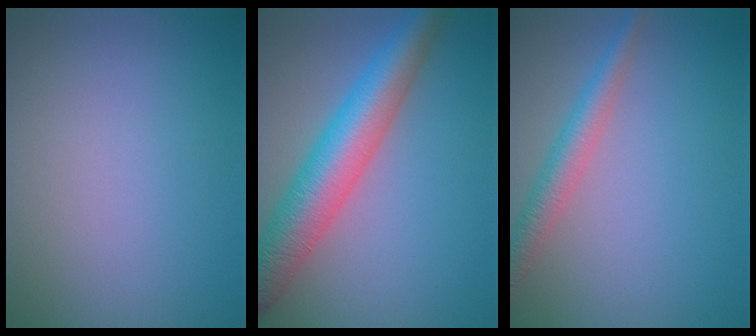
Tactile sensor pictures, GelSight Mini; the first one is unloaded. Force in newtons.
{"total": 7.3, "press": 7.3, "slide": 0.2}
{"total": 3.0, "press": 3.0, "slide": 0.1}